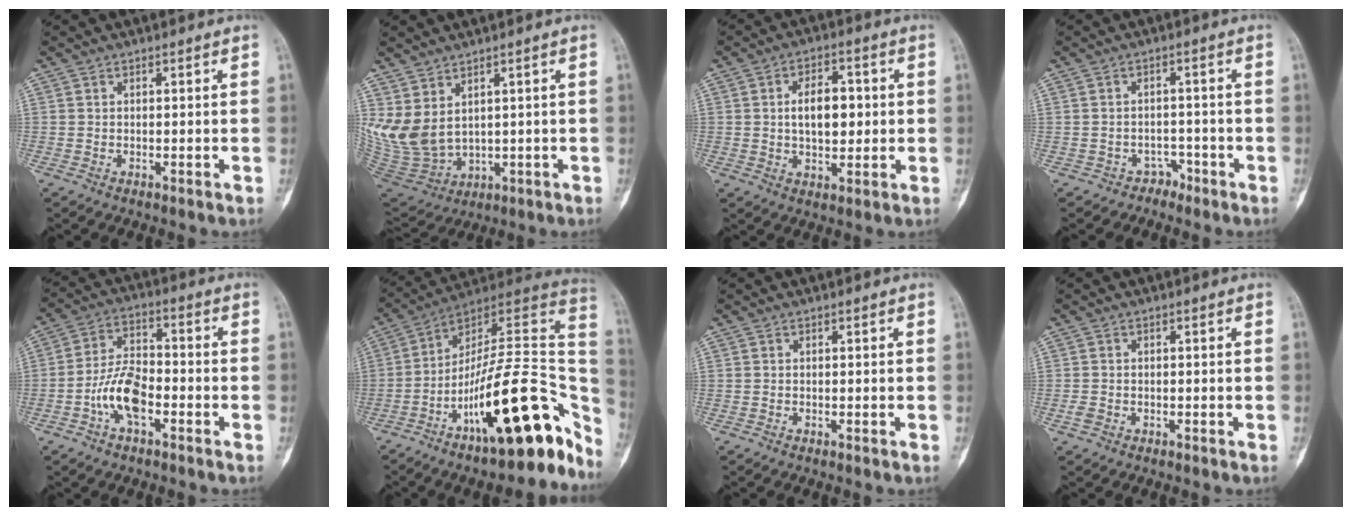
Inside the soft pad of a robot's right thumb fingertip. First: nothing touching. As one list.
[{"total": 11.2, "force": [3.3, 7.1, 7.9], "torque": [-0.157, -0.018, 0.093]}, {"total": 8.5, "force": [0.7, 4.9, 6.9], "torque": [-0.084, 0.005, 0.011]}, {"total": 2.7, "force": [-1.9, 1.8, -0.4], "torque": [0.016, 0.022, -0.031]}, {"total": 9.5, "force": [-3.5, 4.7, 7.4], "torque": [-0.138, 0.032, -0.072]}, {"total": 27.6, "force": [-11.2, 9.0, 23.6], "torque": [-0.271, 0.088, -0.168]}, {"total": 0.0}, {"total": 1.3, "force": [-0.6, 0.9, 0.6], "torque": [-0.015, 0.004, -0.014]}]